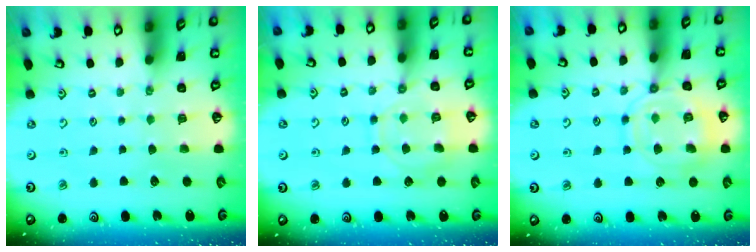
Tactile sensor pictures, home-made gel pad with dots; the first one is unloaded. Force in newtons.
{"total": 10.5, "press": 10.4, "slide": 0.8}
{"total": 14.2, "press": 14.1, "slide": 1.3}